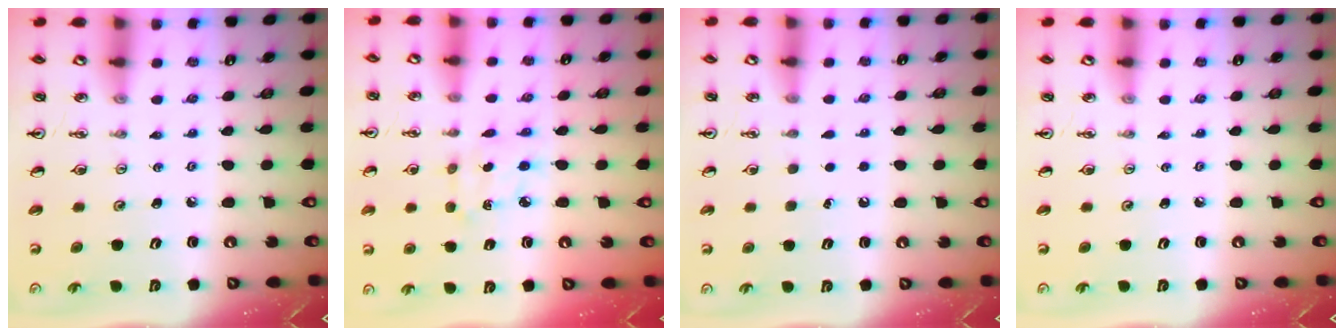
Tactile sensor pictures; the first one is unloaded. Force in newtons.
{"total": 2.8, "press": 2.8, "slide": 0.4}
{"total": 1.4, "press": 1.4, "slide": 0.1}
{"total": 0.0}